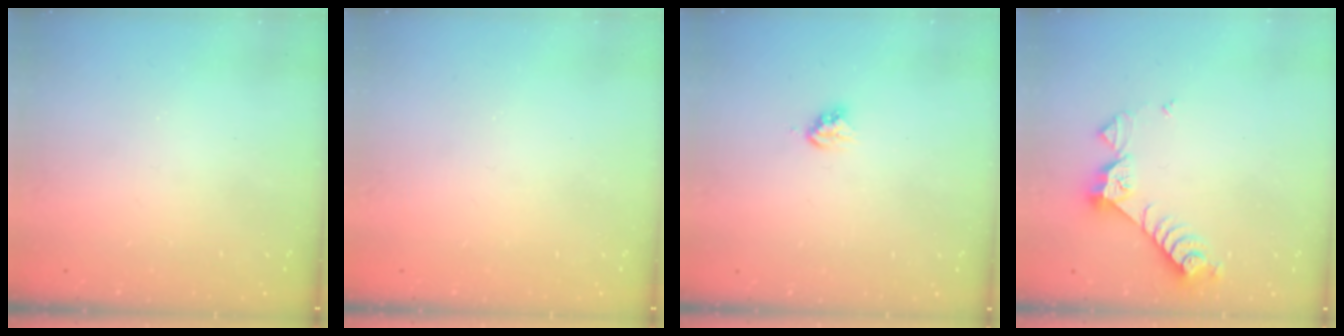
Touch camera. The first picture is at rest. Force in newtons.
{"total": 0.0}
{"total": 3.7, "press": 3.7, "slide": 0.5}
{"total": 8.2, "press": 8.1, "slide": 0.8}